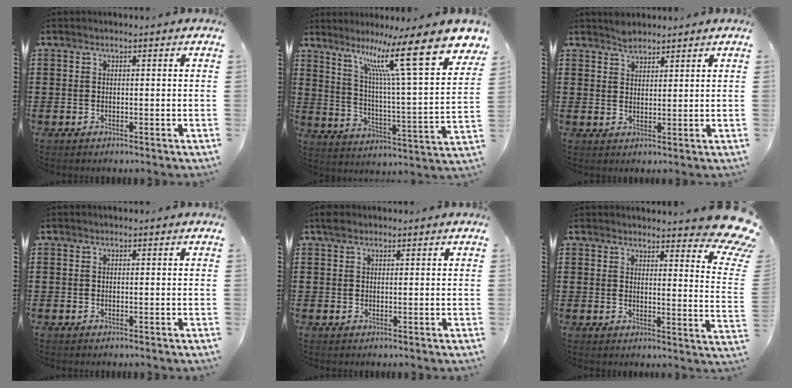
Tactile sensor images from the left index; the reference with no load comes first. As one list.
[{"total": 15.6, "force": [10.1, 1.5, 11.8], "torque": [-0.219, -0.061, 0.156]}, {"total": 2.3, "force": [2.1, 0.8, 0.3], "torque": [-0.012, 0.001, 0.042]}, {"total": 0.0}, {"total": 1.4, "force": [1.0, 0.8, 0.7], "torque": [-0.017, 0.005, 0.018]}, {"total": 6.8, "force": [5.8, 0.8, 3.5], "torque": [-0.051, -0.038, 0.099]}]